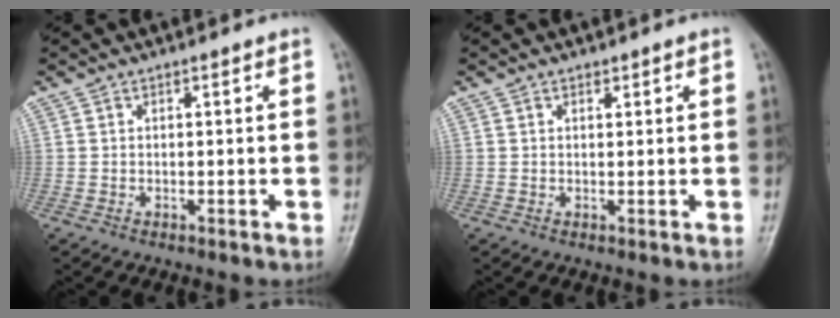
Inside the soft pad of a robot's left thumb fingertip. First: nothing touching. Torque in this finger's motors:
{"motor_torque": [-0.17, 0.00, -0.33, 0.05, -0.04]}